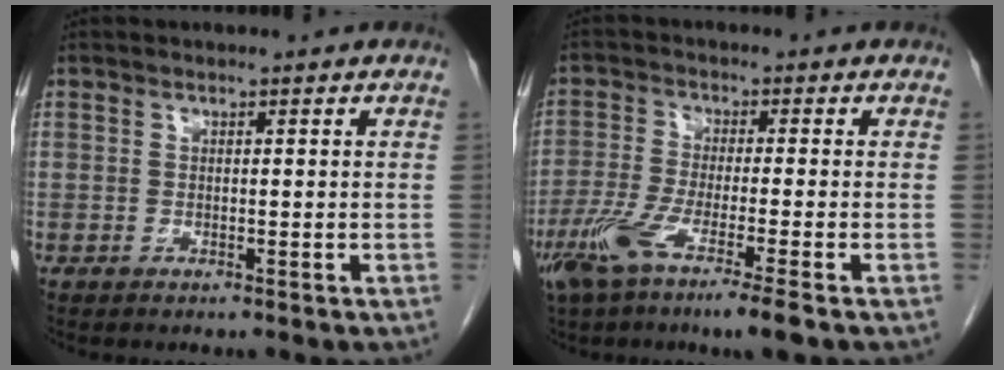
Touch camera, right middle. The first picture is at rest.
{"total": 8.8, "force": [-5.0, -0.1, 7.2], "torque": [-0.142, -0.025, -0.096]}